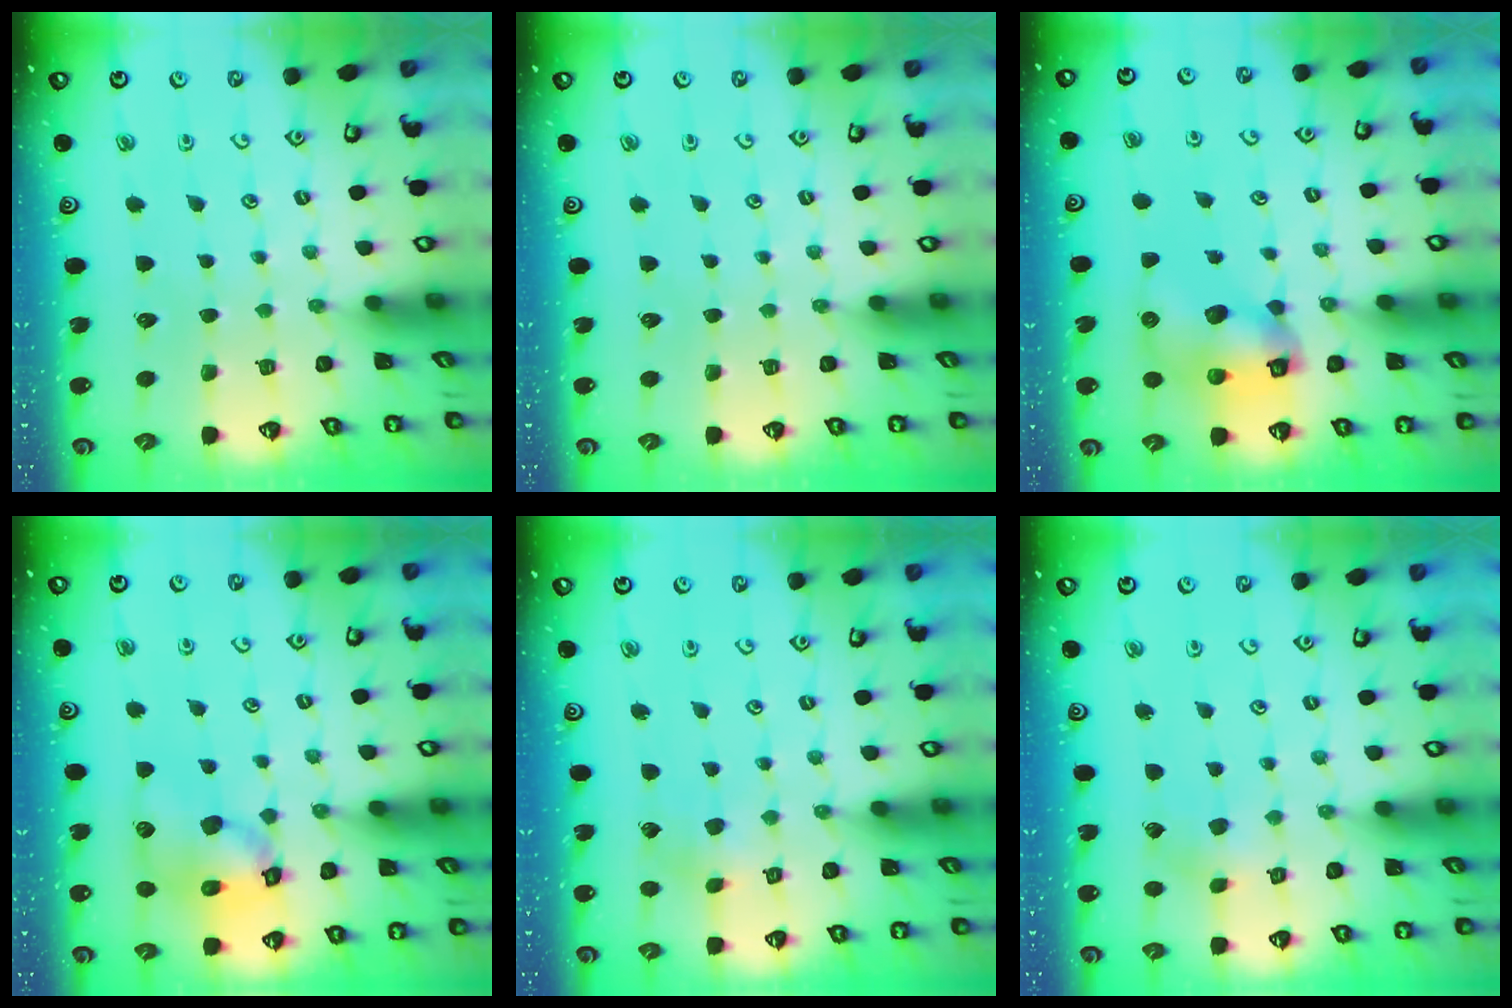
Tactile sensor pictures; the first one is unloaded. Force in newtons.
{"total": 0.0}
{"total": 10.5, "press": 10.4, "slide": 1.6}
{"total": 12.6, "press": 12.4, "slide": 1.9}
{"total": 2.1, "press": 2.1, "slide": 0.2}
{"total": 2.1, "press": 2.1, "slide": 0.2}